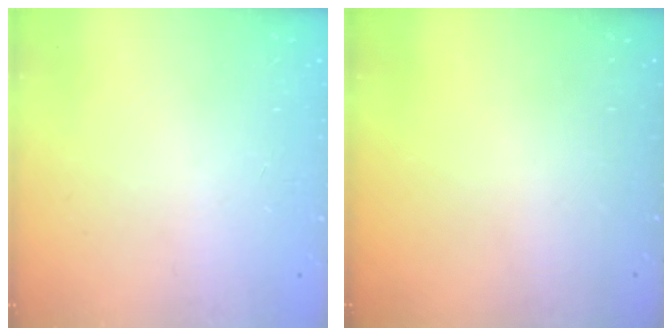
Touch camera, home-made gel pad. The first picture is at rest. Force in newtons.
{"total": 0.0}